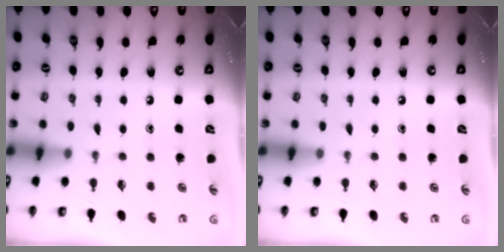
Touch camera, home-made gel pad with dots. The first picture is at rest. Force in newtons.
{"total": 0.0}